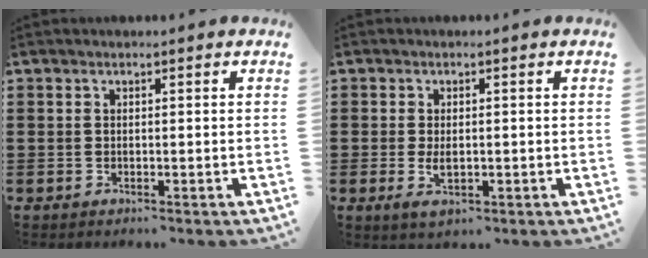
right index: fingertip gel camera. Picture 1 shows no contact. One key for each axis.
{"total": 2.7, "fx": -0.4, "fy": 1.3, "fz": 2.4, "tx": -0.054, "ty": -0.003, "tz": -0.008}